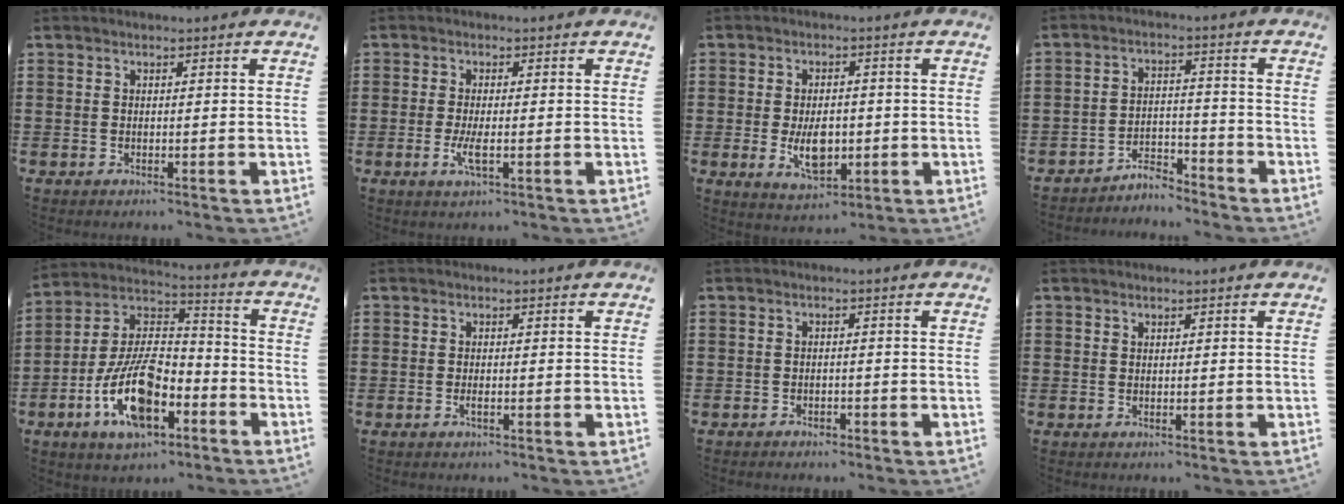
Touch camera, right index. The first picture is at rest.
{"total": 3.1, "force": [-0.8, 0.7, 2.9], "torque": [-0.064, -0.009, -0.018]}
{"total": 6.2, "force": [-0.9, 3.6, 5.0], "torque": [-0.080, -0.002, -0.018]}
{"total": 4.1, "force": [-4.0, 0.7, 0.6], "torque": [-0.015, 0.009, -0.082]}
{"total": 13.7, "force": [-6.4, 6.4, 10.2], "torque": [-0.220, 0.009, -0.122]}
{"total": 0.8, "force": [-0.2, 0.1, 0.7], "torque": [-0.014, -0.006, -0.003]}
{"total": 0.9, "force": [-0.8, 0.4, 0.2], "torque": [-0.007, 0.001, -0.016]}
{"total": 0.5, "force": [0.4, 0.3, 0.0], "torque": [-0.002, 0.002, 0.008]}